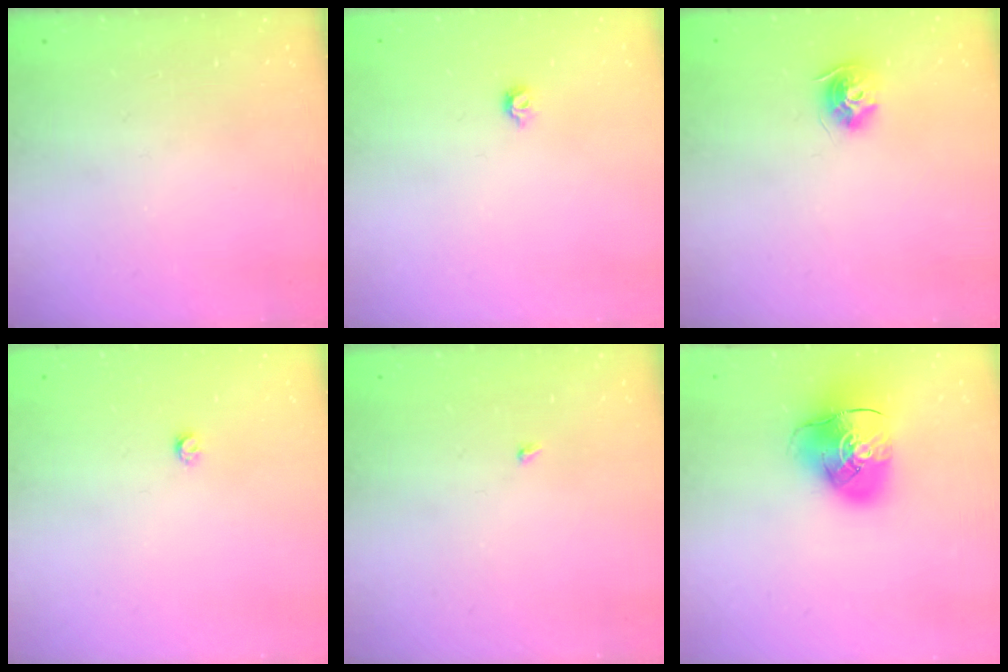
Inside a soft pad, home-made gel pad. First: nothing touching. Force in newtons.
{"total": 4.1, "press": 4.0, "slide": 0.8}
{"total": 9.5, "press": 9.5, "slide": 0.4}
{"total": 2.9, "press": 2.8, "slide": 0.5}
{"total": 1.9, "press": 1.9, "slide": 0.3}
{"total": 12.8, "press": 12.7, "slide": 2.0}